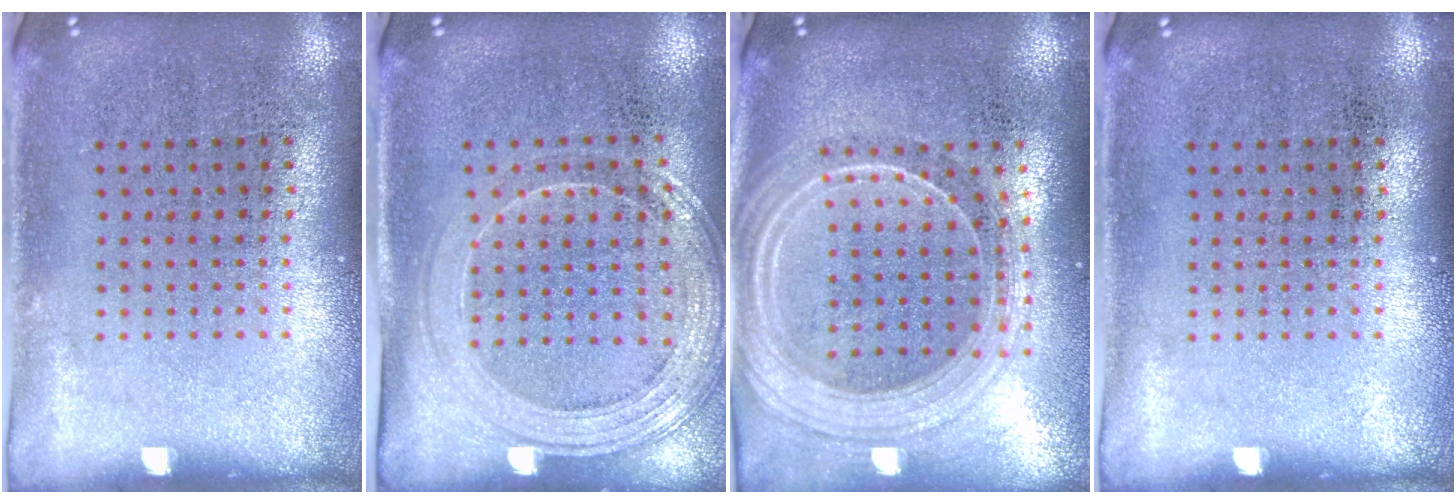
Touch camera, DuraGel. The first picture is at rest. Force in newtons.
{"total": 1.6, "press": 1.5, "slide": 0.4}
{"total": 2.3, "press": 2.0, "slide": 1.1}
{"total": 0.0}